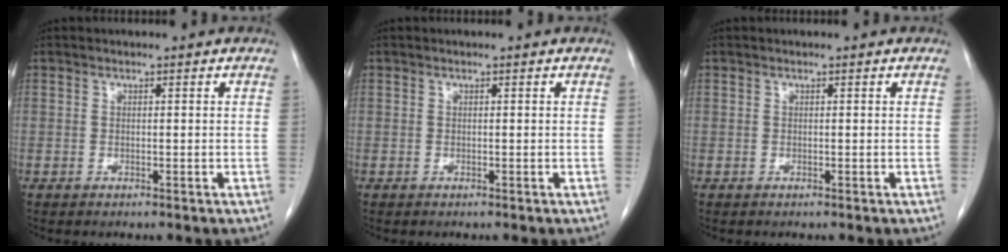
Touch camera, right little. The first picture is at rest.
{"total": 0.0}
{"total": 0.0}